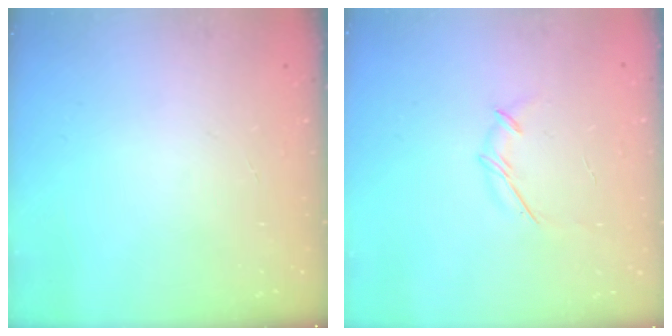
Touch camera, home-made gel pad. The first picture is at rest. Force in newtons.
{"total": 4.1, "press": 4.0, "slide": 0.9}